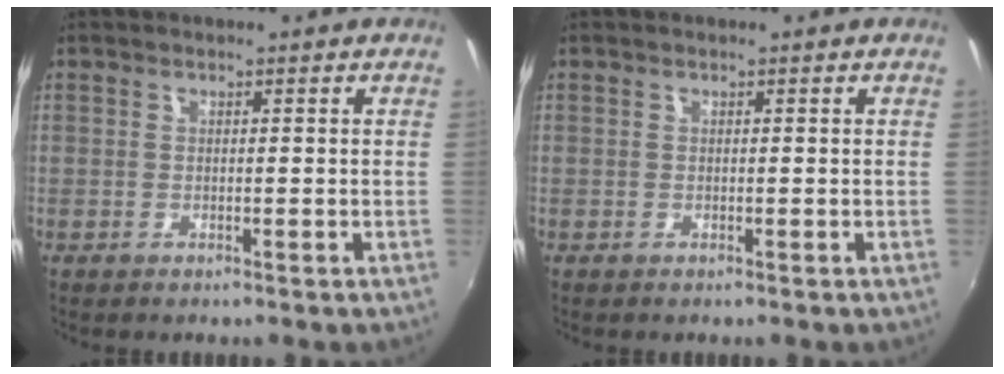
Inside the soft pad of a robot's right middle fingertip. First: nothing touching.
{"total": 0.0}